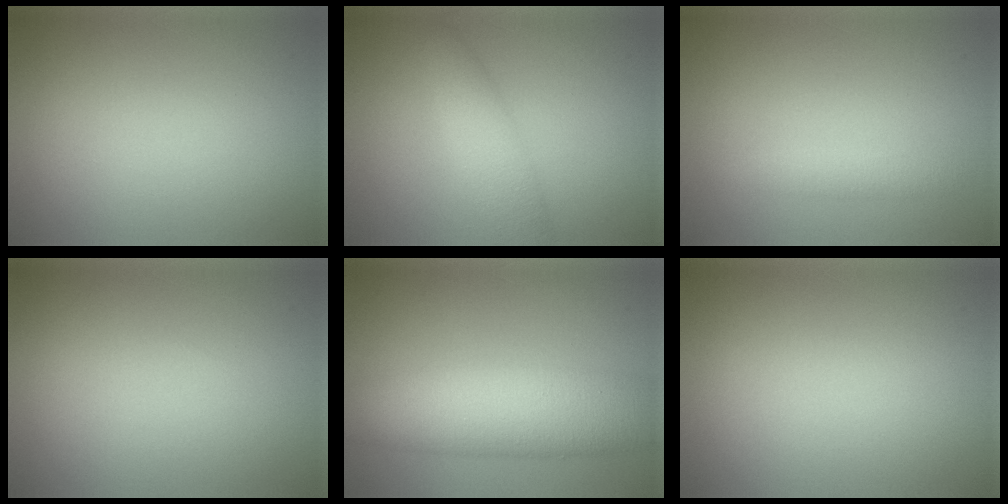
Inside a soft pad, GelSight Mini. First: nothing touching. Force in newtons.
{"total": 2.9, "press": 2.9, "slide": 0.0}
{"total": 1.4, "press": 1.4, "slide": 0.1}
{"total": 0.0}
{"total": 8.6, "press": 8.6, "slide": 0.2}
{"total": 0.0}